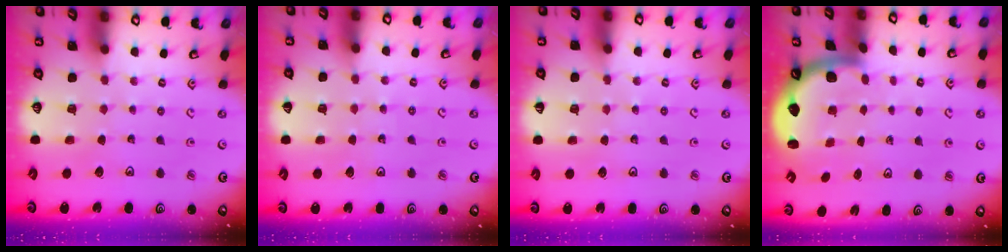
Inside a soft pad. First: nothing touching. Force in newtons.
{"total": 4.2, "press": 4.2, "slide": 0.5}
{"total": 2.8, "press": 2.7, "slide": 0.5}
{"total": 2.2, "press": 2.2, "slide": 0.3}